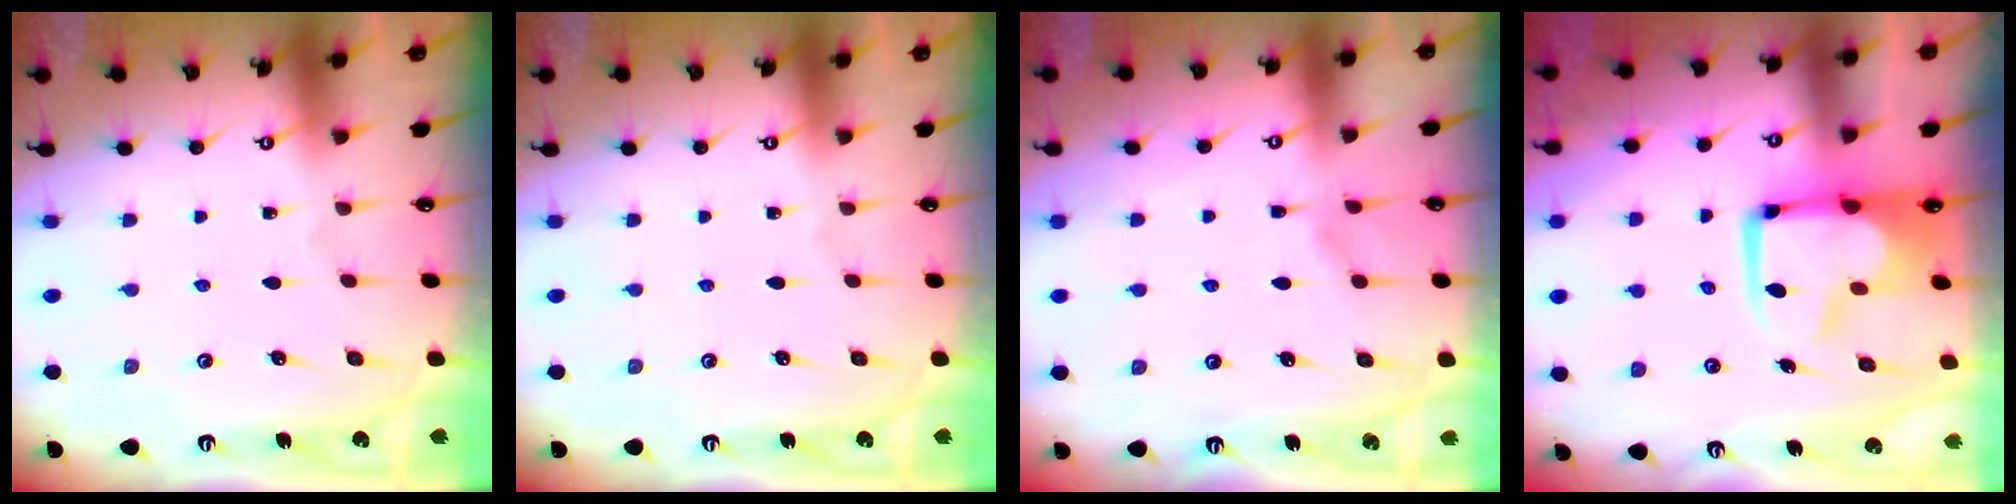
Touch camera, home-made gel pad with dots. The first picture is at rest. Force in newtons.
{"total": 0.0}
{"total": 3.9, "press": 3.9, "slide": 0.5}
{"total": 4.4, "press": 4.1, "slide": 1.6}